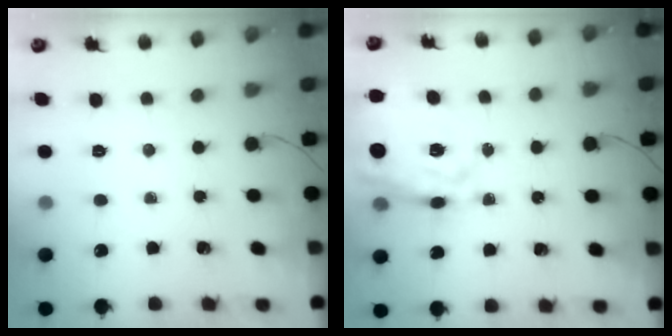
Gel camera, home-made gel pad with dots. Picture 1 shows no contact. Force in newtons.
{"total": 16.8, "press": 16.0, "slide": 5.2}